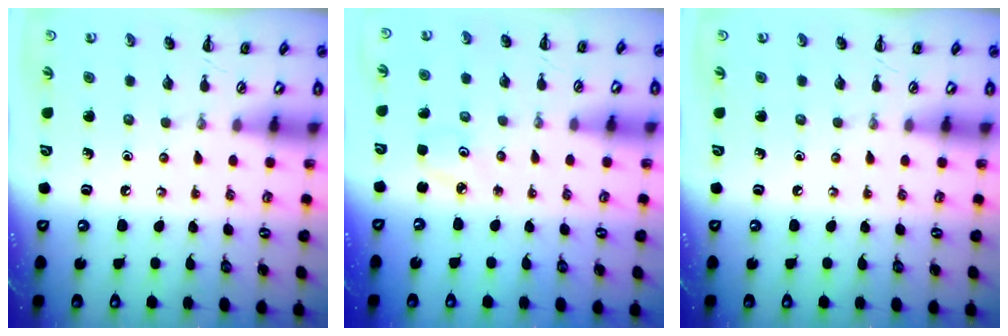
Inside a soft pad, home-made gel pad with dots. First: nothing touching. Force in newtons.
{"total": 2.3, "press": 2.2, "slide": 0.6}
{"total": 0.0}